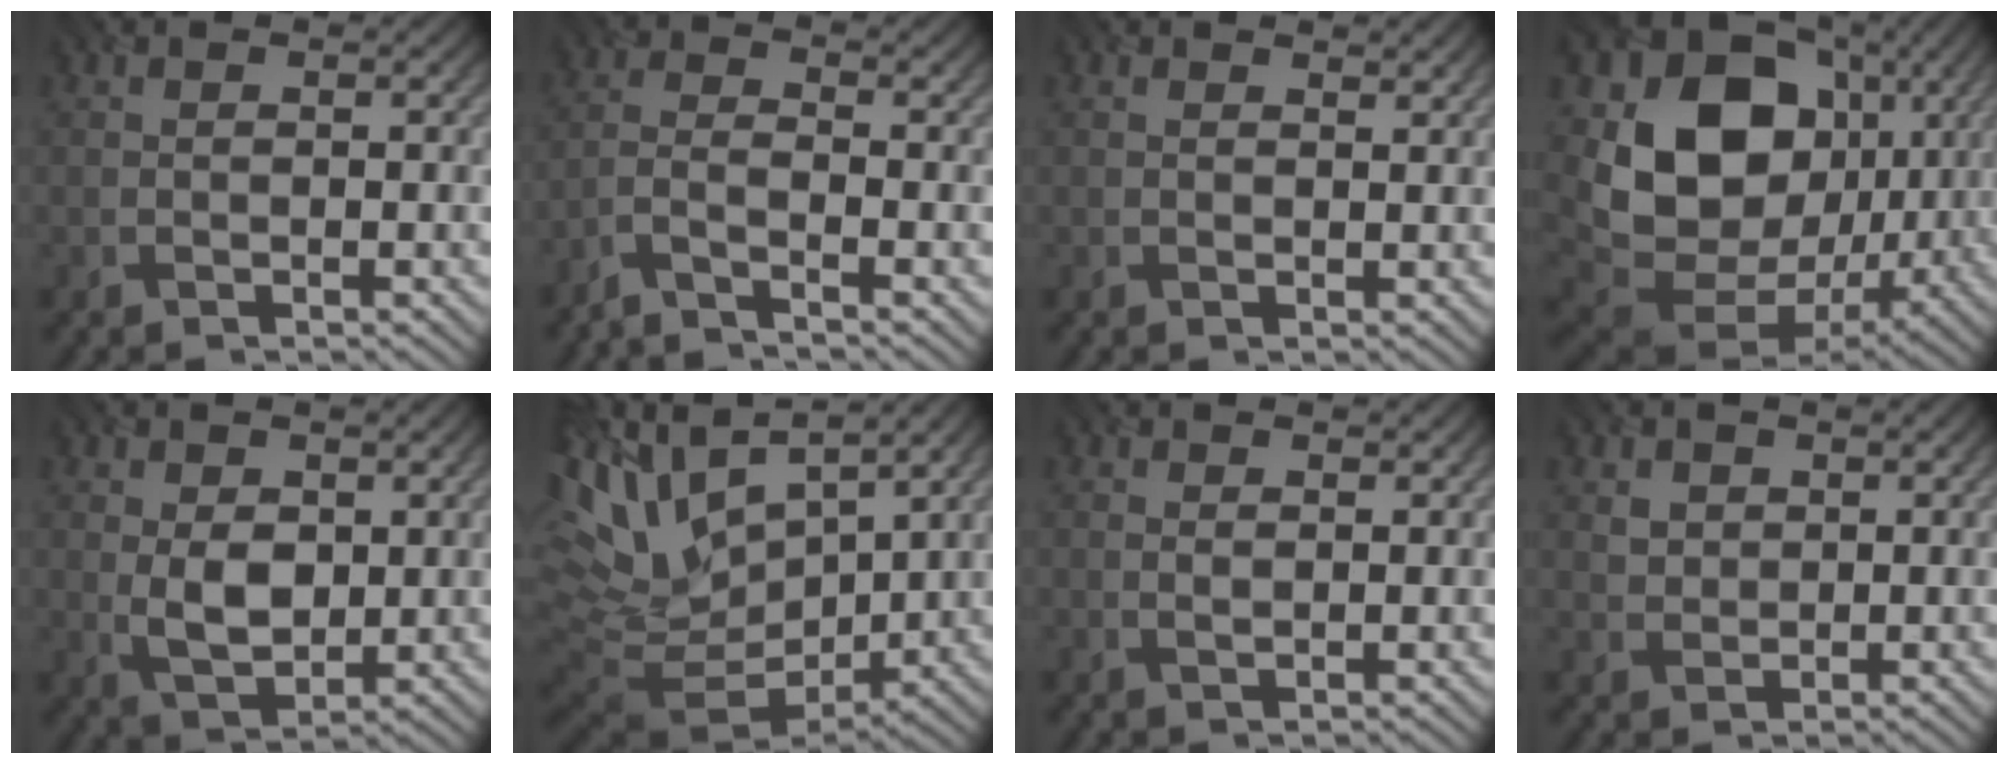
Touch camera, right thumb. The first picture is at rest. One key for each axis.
{"total": 3.7, "fx": -2.9, "fy": 0.5, "fz": 2.3, "tx": -0.045, "ty": 0.000, "tz": -0.074}
{"total": 1.5, "fx": 1.2, "fy": 0.5, "fz": 0.7, "tx": -0.019, "ty": -0.004, "tz": 0.020}
{"total": 17.7, "fx": 2.3, "fy": 14.1, "fz": 10.5, "tx": -0.228, "ty": -0.036, "tz": 0.057}
{"total": 5.3, "fx": 0.9, "fy": 3.5, "fz": 3.9, "tx": -0.084, "ty": -0.006, "tz": 0.021}
{"total": 14.9, "fx": 6.1, "fy": 7.5, "fz": 11.3, "tx": -0.255, "ty": 0.004, "tz": 0.131}
{"total": 1.1, "fx": 0.7, "fy": 0.5, "fz": 0.8, "tx": -0.022, "ty": -0.004, "tz": 0.015}
{"total": 2.3, "fx": 1.2, "fy": 1.7, "fz": 0.9, "tx": -0.024, "ty": -0.003, "tz": 0.023}